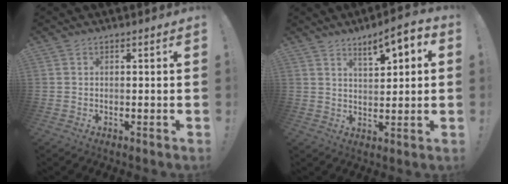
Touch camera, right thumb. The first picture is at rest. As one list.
[{"total": 7.6, "force": [4.3, 2.4, 5.8], "torque": [-0.078, -0.025, 0.068]}]